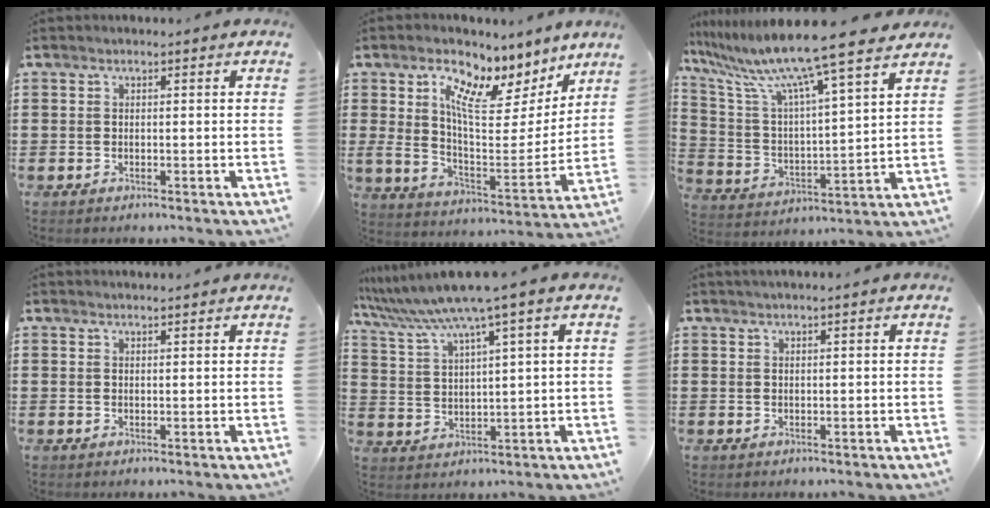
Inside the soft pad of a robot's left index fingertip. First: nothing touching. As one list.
[{"total": 11.4, "force": [8.2, 4.6, 6.5], "torque": [-0.131, -0.049, 0.141]}, {"total": 11.1, "force": [9.4, -0.7, 5.8], "torque": [-0.153, -0.066, 0.152]}, {"total": 1.0, "force": [1.0, -0.1, 0.1], "torque": [-0.004, -0.002, 0.019]}, {"total": 7.0, "force": [5.0, -0.6, 4.9], "torque": [-0.118, -0.032, 0.081]}, {"total": 0.7, "force": [0.5, -0.1, 0.5], "torque": [-0.008, 0.001, 0.009]}]